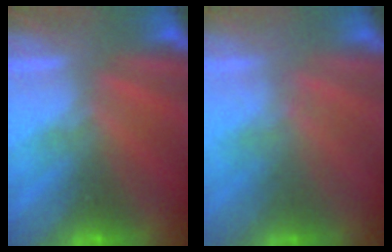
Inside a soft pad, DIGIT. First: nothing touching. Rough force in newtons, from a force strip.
{"total": 1.8}